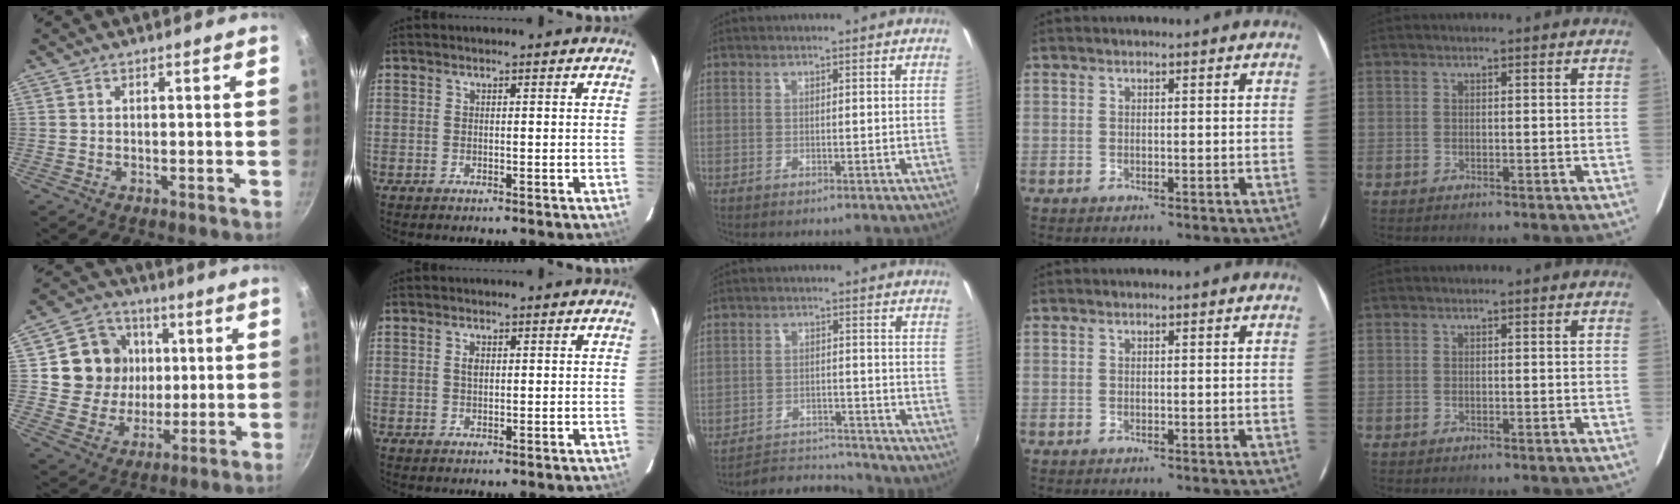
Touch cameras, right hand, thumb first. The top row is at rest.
{"thumb": {"total": 14.5, "force": [2.8, 13.2, 5.3], "torque": [-0.066, 0.004, 0.050]}, "index": {"total": 1.5, "force": [0.4, 1.0, 1.1], "torque": [-0.020, 0.005, 0.006]}, "middle": {"total": 7.4, "force": [-7.1, 2.0, 0.0], "torque": [-0.016, 0.021, -0.106]}}